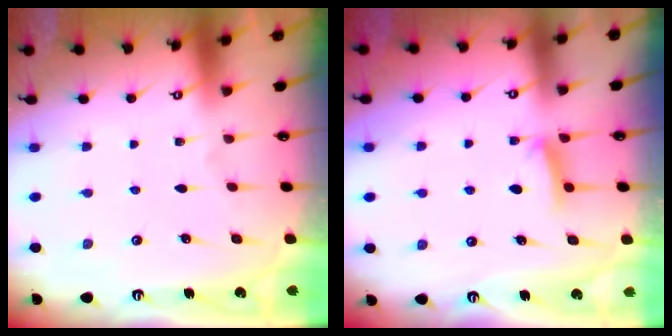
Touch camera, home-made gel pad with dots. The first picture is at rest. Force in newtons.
{"total": 5.5, "press": 5.5, "slide": 0.7}